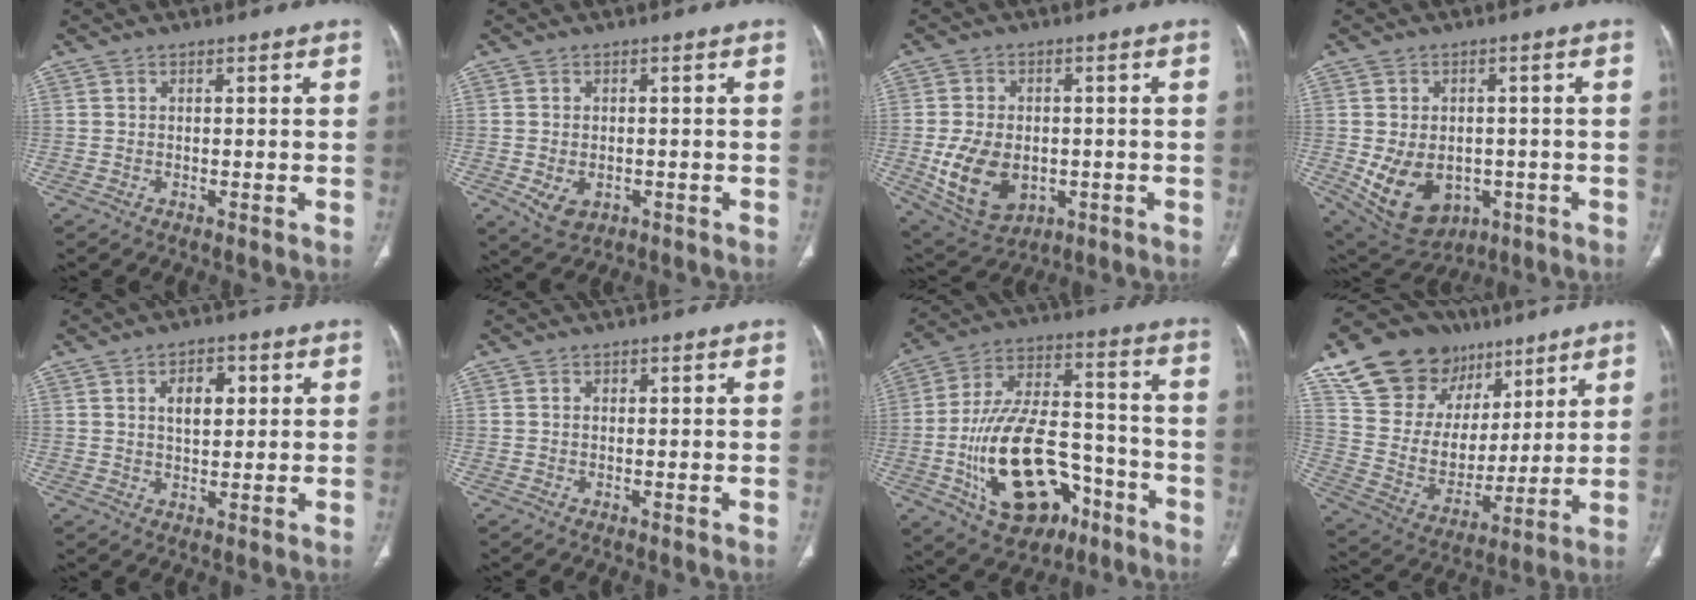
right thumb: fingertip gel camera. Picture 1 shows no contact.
{"total": 4.8, "force": [-1.6, 3.4, 3.0], "torque": [-0.050, 0.004, -0.013]}
{"total": 13.0, "force": [-2.5, 9.1, 8.8], "torque": [-0.142, 0.002, -0.020]}
{"total": 13.7, "force": [-3.5, 10.0, 8.6], "torque": [-0.138, 0.008, -0.026]}
{"total": 5.9, "force": [1.8, 3.3, 4.5], "torque": [-0.054, -0.004, 0.029]}
{"total": 0.0}
{"total": 23.5, "force": [-9.0, 13.3, 17.2], "torque": [-0.284, 0.061, -0.128]}
{"total": 23.6, "force": [13.6, 16.1, 10.5], "torque": [-0.143, -0.017, 0.253]}